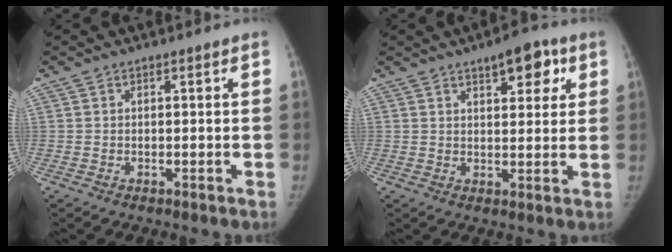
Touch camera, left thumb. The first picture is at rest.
{"total": 7.8, "force": [4.2, 3.5, 5.5], "torque": [-0.043, -0.013, 0.052]}